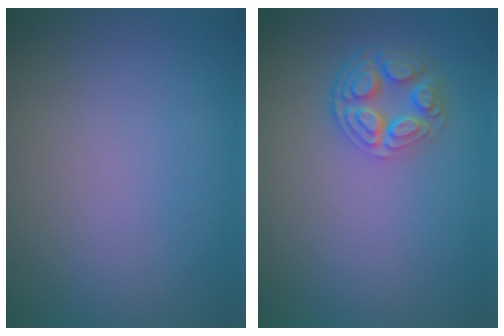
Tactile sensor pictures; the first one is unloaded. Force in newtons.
{"total": 4.3, "press": 3.3, "slide": 2.8}